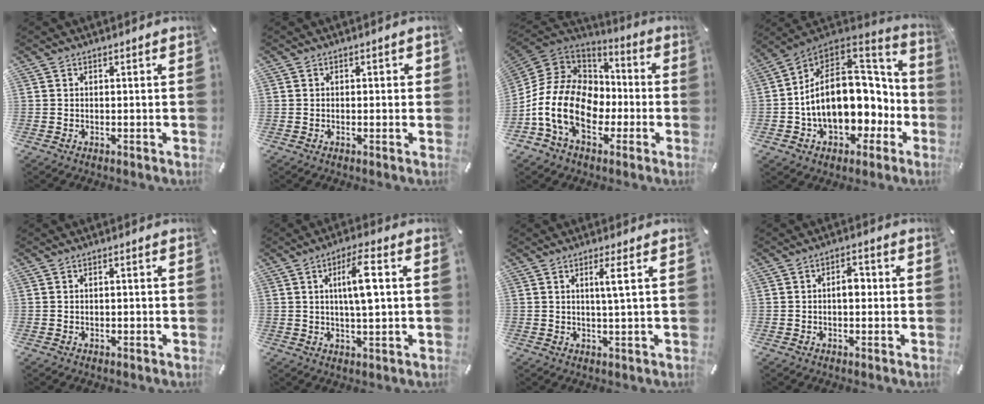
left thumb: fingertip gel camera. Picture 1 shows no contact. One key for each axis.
{"total": 1.1, "fx": -0.3, "fy": 0.7, "fz": 0.8, "tx": -0.016, "ty": 0.003, "tz": -0.006}
{"total": 18.0, "fx": -5.5, "fy": 13.5, "fz": 10.6, "tx": -0.235, "ty": 0.023, "tz": -0.088}
{"total": 22.2, "fx": -0.6, "fy": 15.6, "fz": 15.8, "tx": -0.272, "ty": -0.017, "tz": -0.001}
{"total": 0.7, "fx": -0.3, "fy": 0.5, "fz": 0.5, "tx": -0.010, "ty": 0.000, "tz": -0.006}
{"total": 8.7, "fx": 1.3, "fy": 2.0, "fz": 8.4, "tx": -0.157, "ty": 0.003, "tz": 0.016}
{"total": 3.9, "fx": 1.0, "fy": 0.0, "fz": 3.7, "tx": -0.074, "ty": -0.004, "tz": 0.013}
{"total": 4.4, "fx": -0.1, "fy": 2.4, "fz": 3.6, "tx": -0.054, "ty": 0.007, "tz": -0.009}